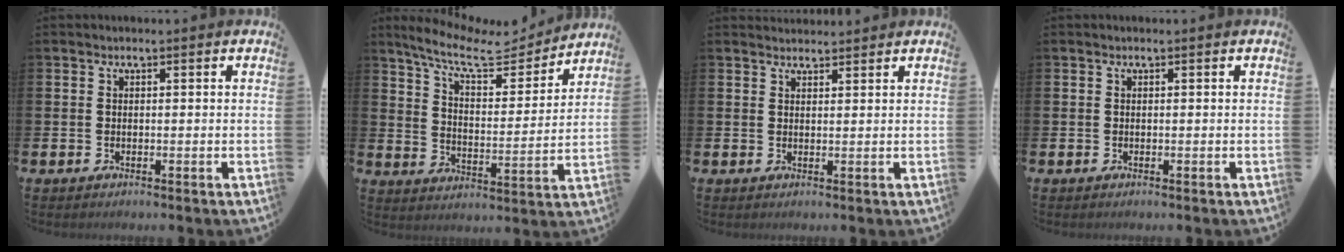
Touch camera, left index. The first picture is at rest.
{"total": 10.2, "force": [8.7, 2.9, 4.5], "torque": [-0.110, -0.050, 0.146]}
{"total": 1.9, "force": [1.8, 0.5, 0.0], "torque": [0.004, -0.006, 0.032]}
{"total": 0.0}